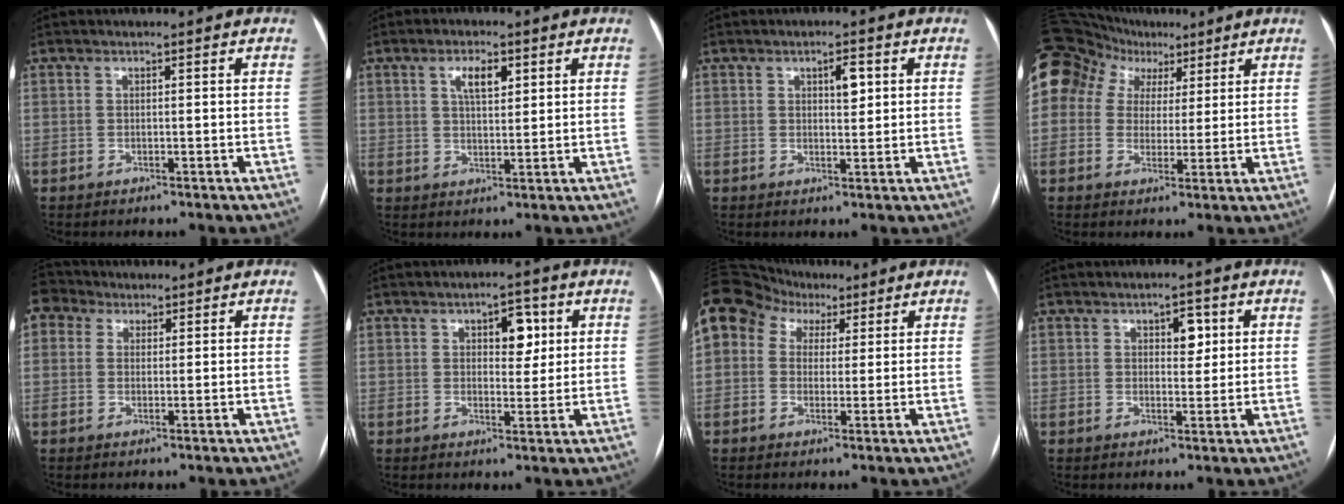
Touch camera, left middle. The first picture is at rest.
{"total": 4.5, "force": [2.0, 1.7, 3.6], "torque": [-0.065, 0.007, 0.035]}
{"total": 3.0, "force": [1.1, 1.1, 2.5], "torque": [-0.039, 0.002, 0.017]}
{"total": 20.3, "force": [10.5, 15.6, 7.5], "torque": [-0.225, 0.095, 0.195]}
{"total": 2.9, "force": [2.1, 1.9, -0.1], "torque": [0.000, 0.020, 0.040]}
{"total": 4.9, "force": [1.8, 2.6, 3.7], "torque": [-0.047, 0.011, 0.026]}
{"total": 14.5, "force": [6.4, 11.4, 6.2], "torque": [-0.171, 0.083, 0.118]}
{"total": 3.3, "force": [1.3, 1.8, 2.5], "torque": [-0.033, 0.005, 0.020]}